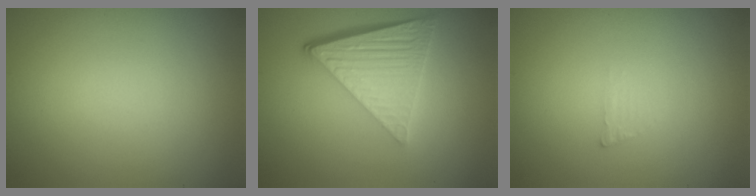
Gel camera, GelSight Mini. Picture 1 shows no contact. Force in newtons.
{"total": 6.5, "press": 4.3, "slide": 4.9}
{"total": 0.6, "press": 0.6, "slide": 0.1}